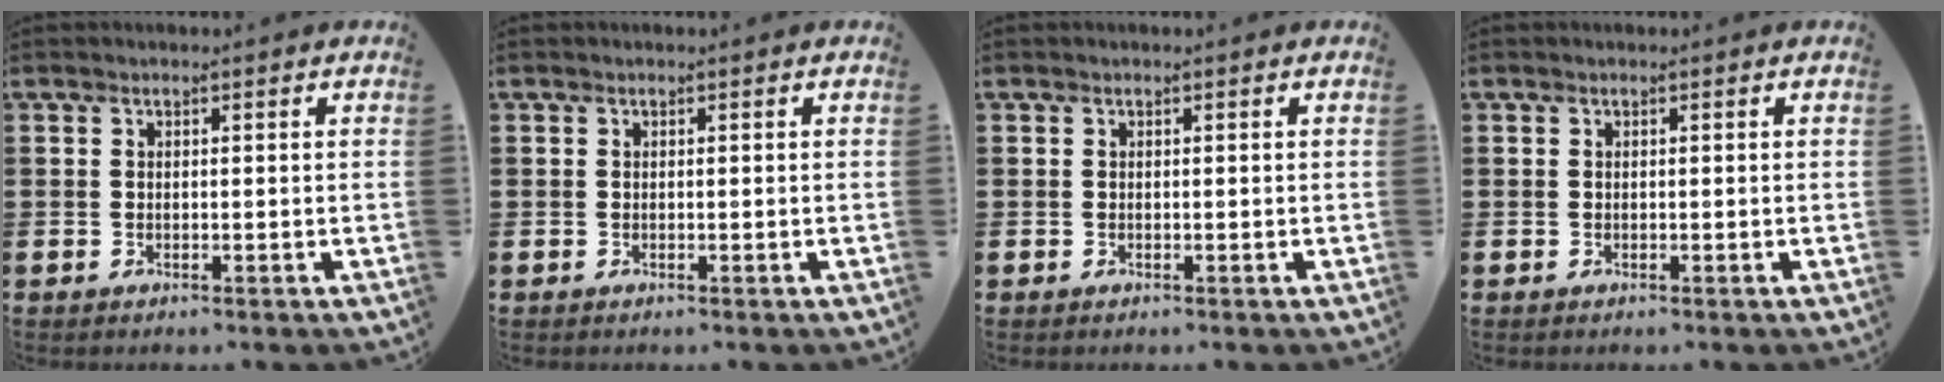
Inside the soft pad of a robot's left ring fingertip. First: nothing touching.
{"total": 0.0}
{"total": 0.0}
{"total": 0.0}